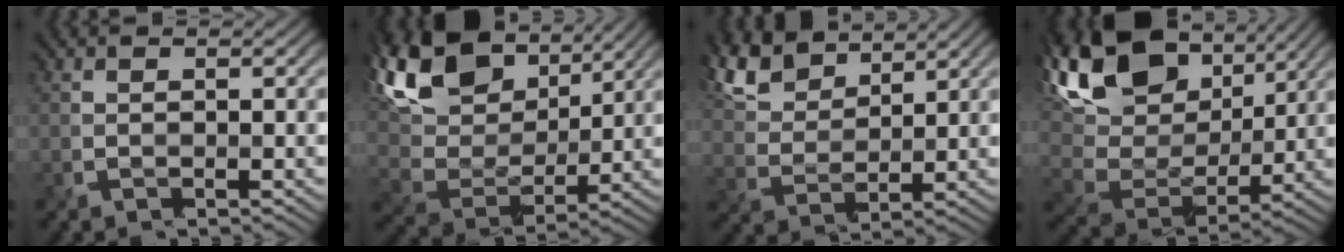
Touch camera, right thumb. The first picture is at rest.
{"total": 15.7, "force": [8.5, 7.5, 10.8], "torque": [-0.266, 0.028, 0.164]}
{"total": 10.0, "force": [6.8, 4.0, 6.1], "torque": [-0.180, 0.023, 0.135]}
{"total": 16.7, "force": [8.1, 8.7, 11.8], "torque": [-0.282, 0.021, 0.158]}